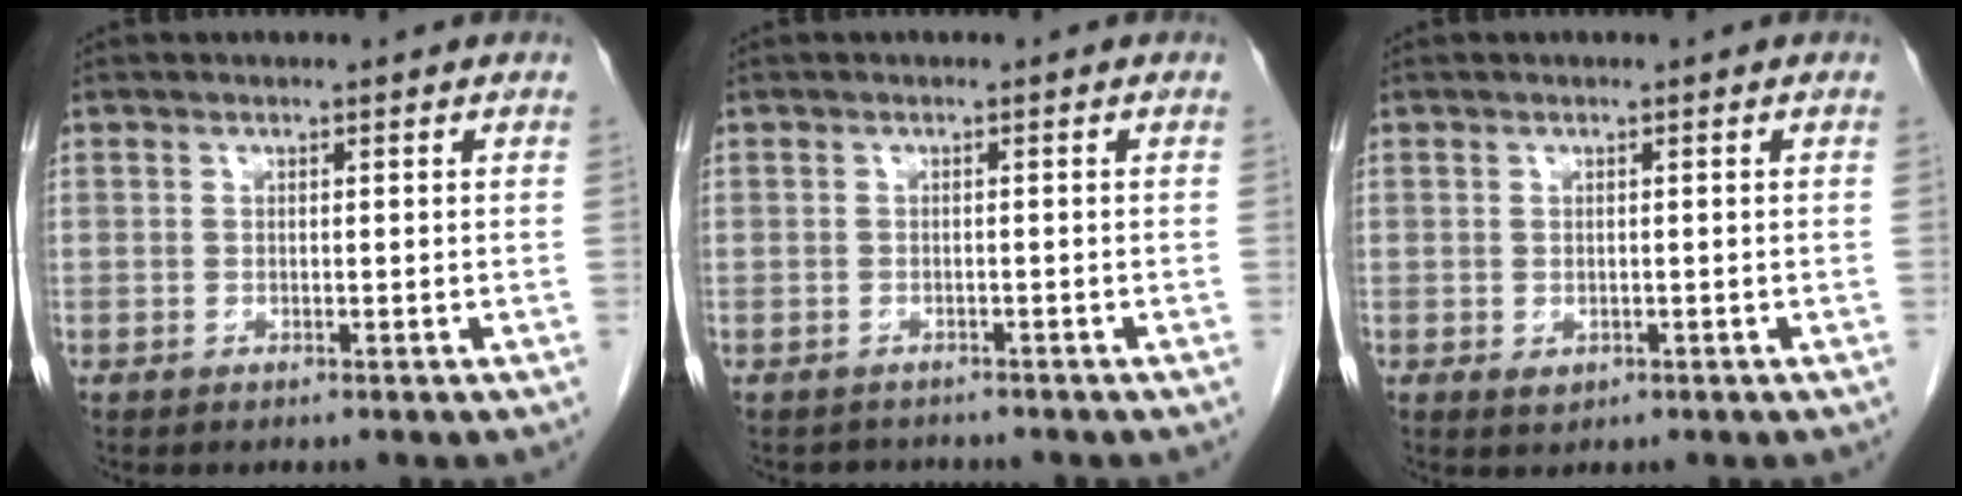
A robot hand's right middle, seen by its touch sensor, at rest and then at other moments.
{"total": 2.3, "force": [-2.1, 0.8, -0.1], "torque": [-0.004, -0.004, -0.030]}
{"total": 1.1, "force": [-0.3, 0.8, 0.7], "torque": [-0.014, -0.003, 0.001]}